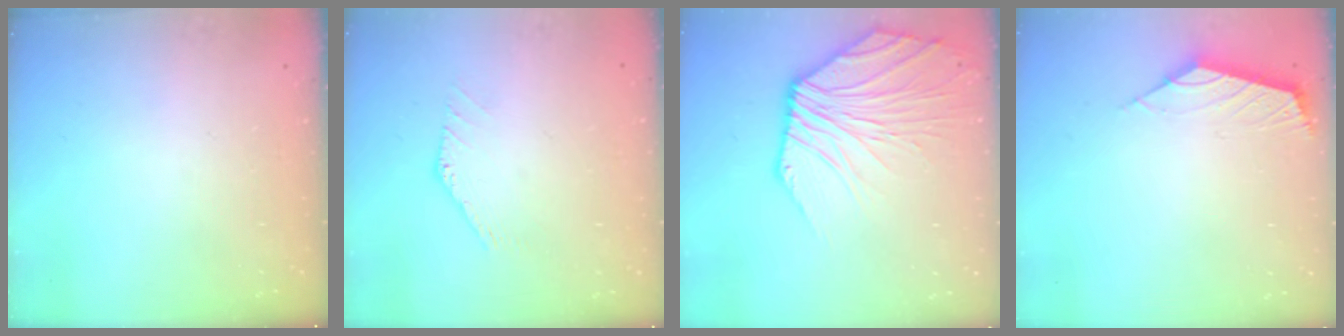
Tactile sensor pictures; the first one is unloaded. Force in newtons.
{"total": 0.5, "press": 0.5, "slide": 0.2}
{"total": 6.3, "press": 6.2, "slide": 1.2}
{"total": 2.6, "press": 2.5, "slide": 0.6}